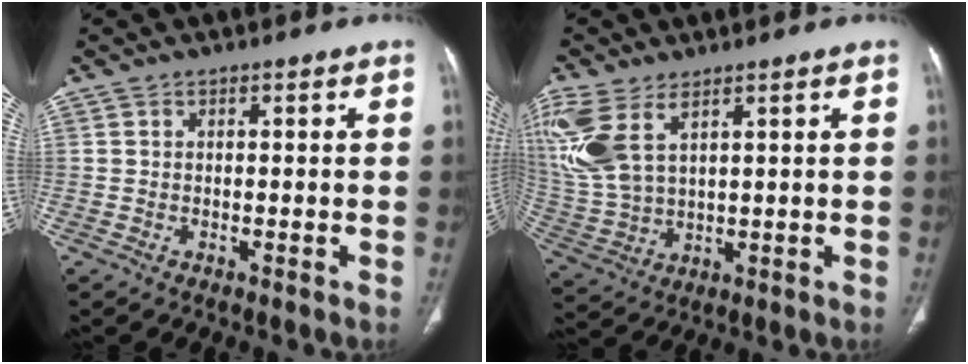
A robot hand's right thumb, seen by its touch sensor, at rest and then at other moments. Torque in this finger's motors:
{"motor_torque": [-0.34, 0.87, 1.10, 1.14, 0.48]}